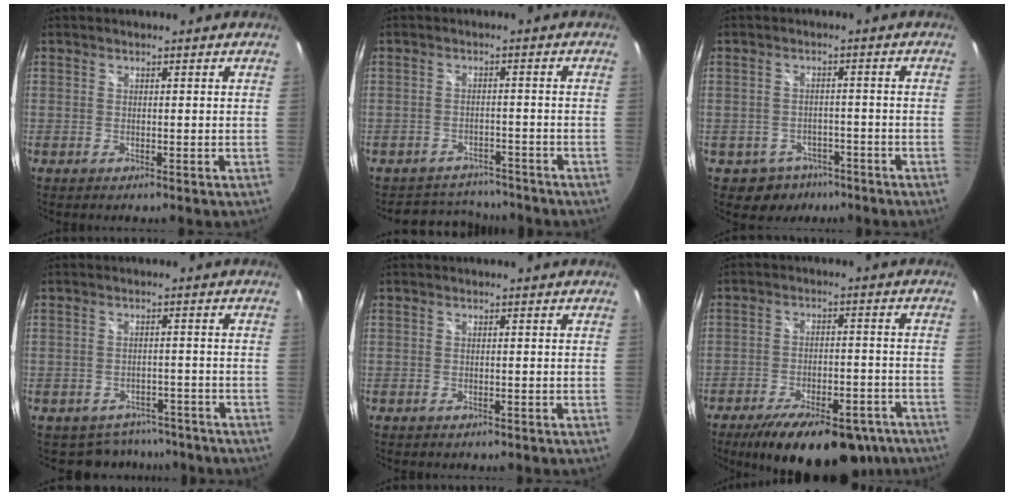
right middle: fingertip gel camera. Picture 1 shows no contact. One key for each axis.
{"total": 8.2, "fx": -7.5, "fy": 3.2, "fz": 1.1, "tx": -0.035, "ty": 0.012, "tz": -0.101}
{"total": 5.9, "fx": -3.8, "fy": 4.4, "fz": 0.9, "tx": -0.029, "ty": 0.016, "tz": -0.043}
{"total": 7.0, "fx": -5.5, "fy": 4.2, "fz": 0.9, "tx": -0.023, "ty": 0.010, "tz": -0.068}
{"total": 0.9, "fx": -0.6, "fy": 0.6, "fz": 0.2, "tx": -0.006, "ty": -0.002, "tz": -0.009}
{"total": 20.4, "fx": -14.9, "fy": 8.1, "fz": 11.3, "tx": -0.195, "ty": -0.019, "tz": -0.198}